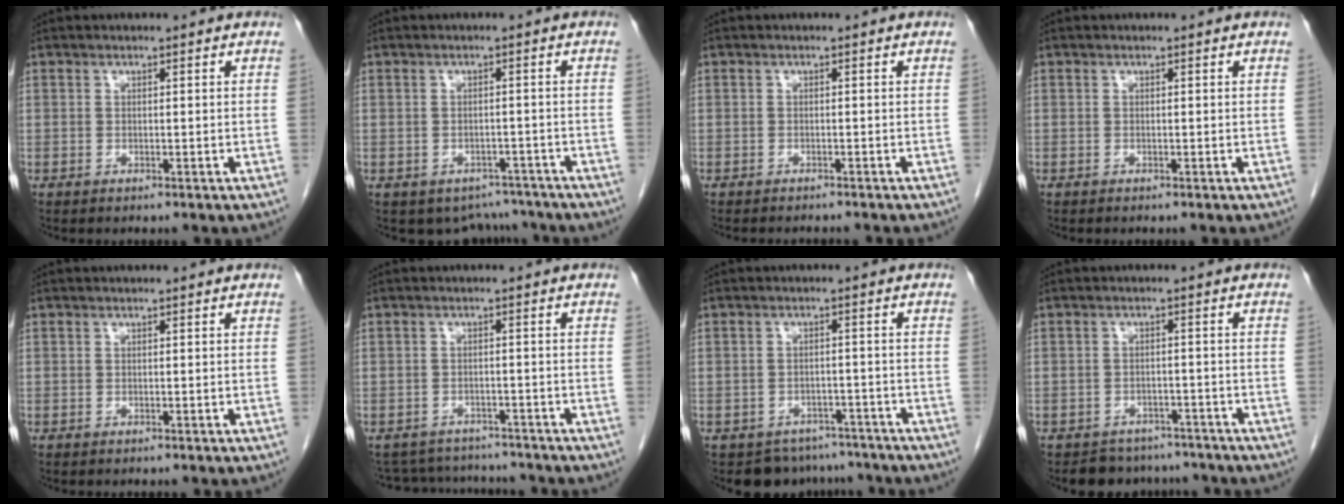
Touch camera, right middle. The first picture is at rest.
{"total": 5.4, "force": [-4.6, 2.7, 0.0], "torque": [0.014, 0.012, -0.056]}
{"total": 3.4, "force": [-3.2, 0.3, 1.1], "torque": [-0.016, -0.007, -0.039]}
{"total": 0.0}
{"total": 0.0}
{"total": 8.5, "force": [-8.1, 2.3, 1.1], "torque": [-0.023, 0.010, -0.106]}
{"total": 8.3, "force": [-6.4, 5.2, 1.1], "torque": [-0.012, 0.008, -0.076]}
{"total": 6.1, "force": [-5.4, 2.8, -0.1], "torque": [0.009, 0.011, -0.069]}